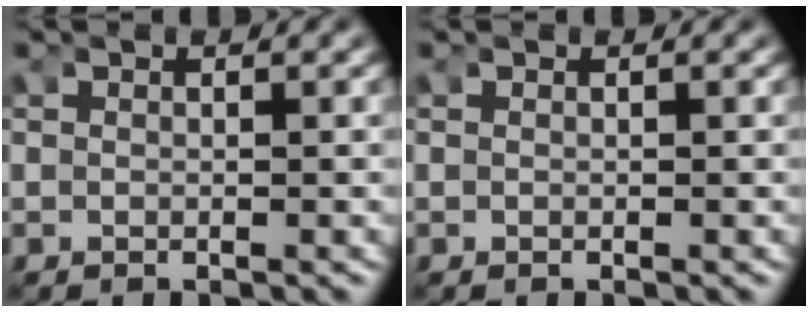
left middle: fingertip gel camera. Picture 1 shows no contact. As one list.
[{"total": 0.0}]